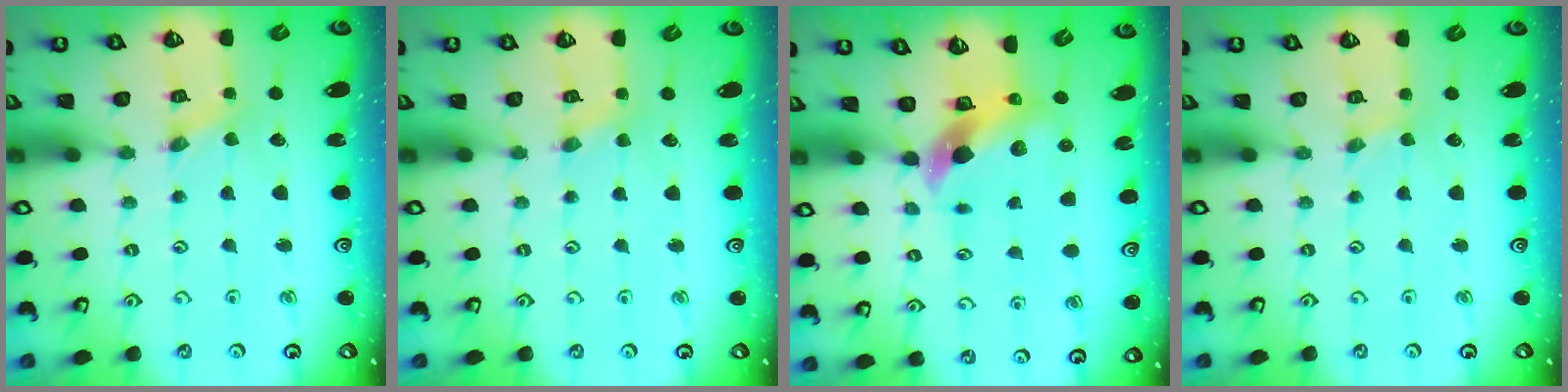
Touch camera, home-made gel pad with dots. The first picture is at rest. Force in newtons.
{"total": 1.9, "press": 1.8, "slide": 0.3}
{"total": 7.5, "press": 7.5, "slide": 0.8}
{"total": 0.0}